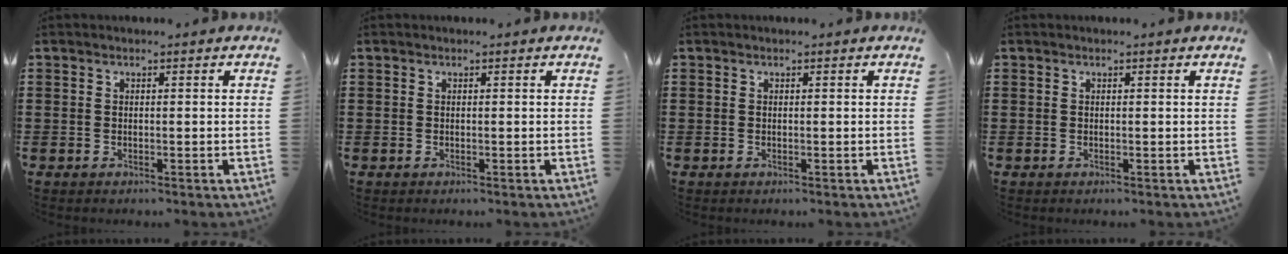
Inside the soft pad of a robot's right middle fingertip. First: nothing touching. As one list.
[{"total": 0.0}, {"total": 0.0}, {"total": 0.0}]